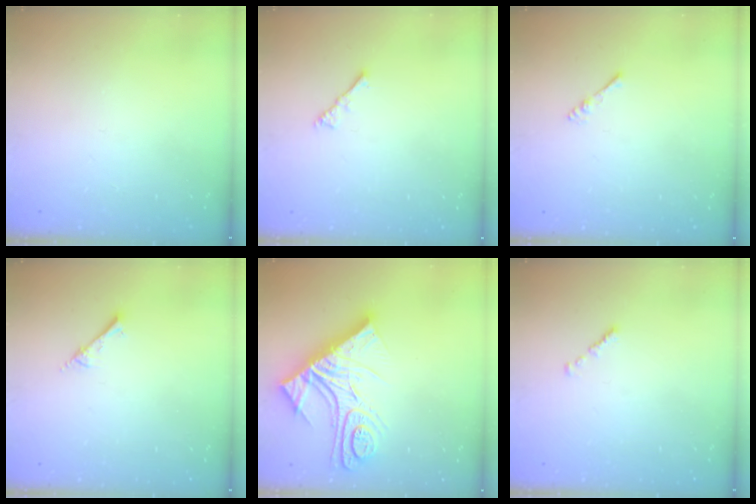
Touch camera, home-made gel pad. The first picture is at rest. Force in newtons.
{"total": 2.1, "press": 2.1, "slide": 0.5}
{"total": 2.2, "press": 2.2, "slide": 0.4}
{"total": 2.0, "press": 2.0, "slide": 0.2}
{"total": 21.6, "press": 21.5, "slide": 2.3}
{"total": 0.7, "press": 0.6, "slide": 0.4}